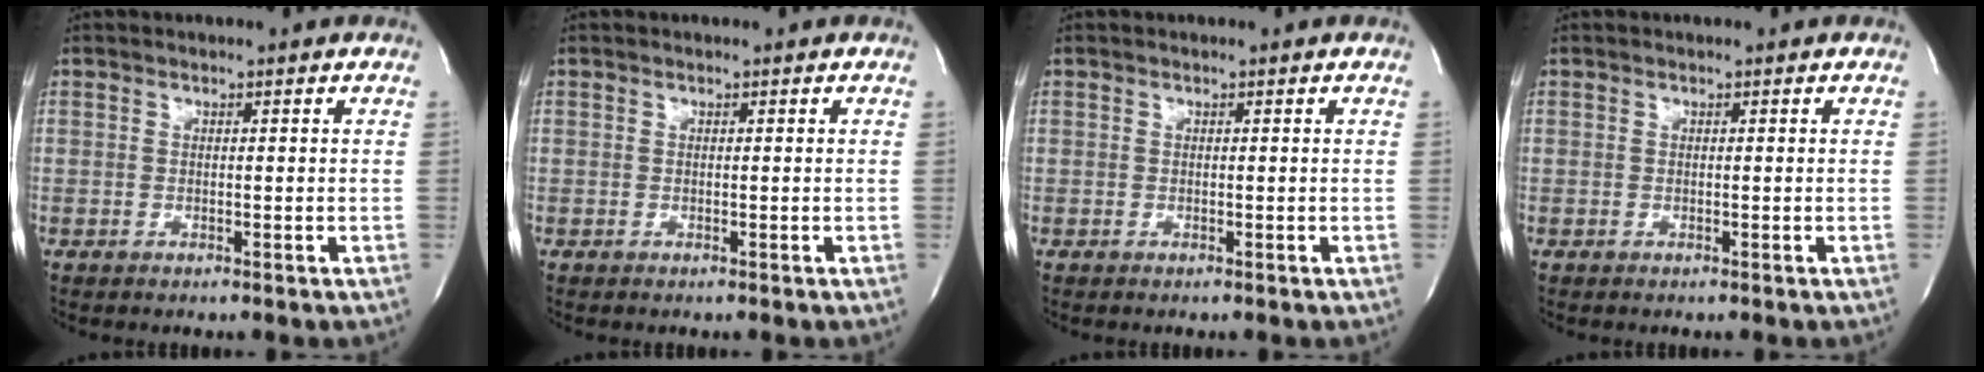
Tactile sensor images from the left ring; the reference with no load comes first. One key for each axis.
{"total": 0.0}
{"total": 0.0}
{"total": 0.0}